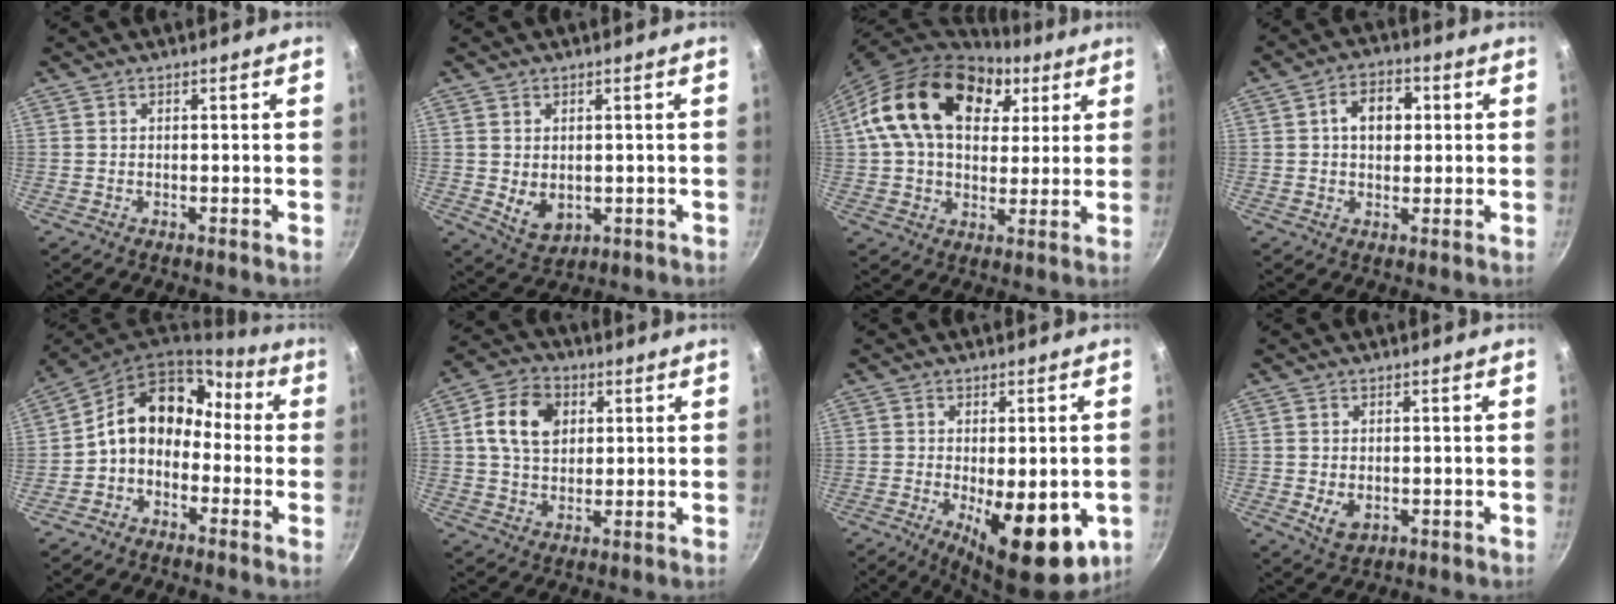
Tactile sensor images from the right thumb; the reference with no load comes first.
{"total": 6.0, "force": [0.0, 4.4, 4.1], "torque": [-0.062, -0.012, 0.014]}
{"total": 22.2, "force": [8.1, 14.8, 14.4], "torque": [-0.233, 0.001, 0.128]}
{"total": 7.3, "force": [1.3, 5.3, 5.0], "torque": [-0.047, 0.009, 0.013]}
{"total": 12.5, "force": [-1.1, 9.8, 7.6], "torque": [-0.090, 0.061, -0.040]}
{"total": 10.8, "force": [2.7, 7.9, 6.8], "torque": [-0.107, 0.007, 0.038]}
{"total": 15.2, "force": [-4.0, 6.1, 13.4], "torque": [-0.163, -0.006, -0.043]}
{"total": 4.1, "force": [-0.5, 2.9, 2.9], "torque": [-0.050, -0.010, -0.001]}